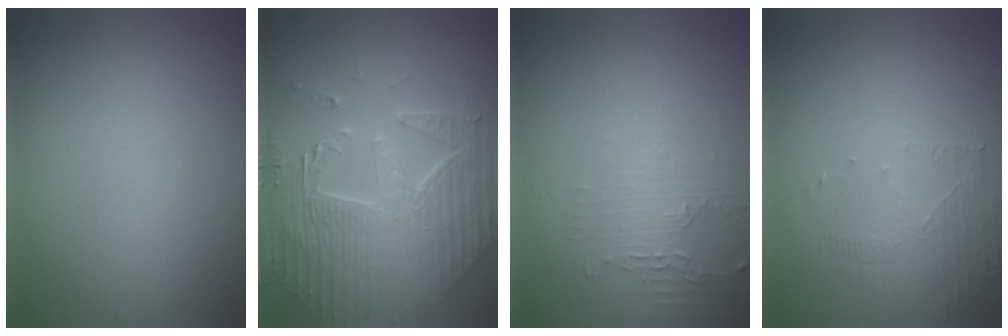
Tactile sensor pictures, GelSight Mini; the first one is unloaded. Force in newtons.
{"total": 6.8, "press": 5.9, "slide": 3.4}
{"total": 1.7, "press": 1.7, "slide": 0.3}
{"total": 1.7, "press": 0.9, "slide": 1.4}